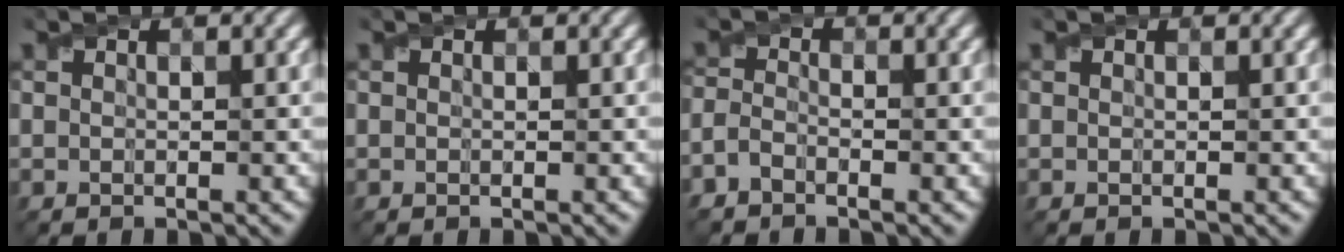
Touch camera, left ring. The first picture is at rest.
{"total": 0.0}
{"total": 1.6, "force": [-1.3, 0.6, 0.7], "torque": [-0.020, -0.002, -0.035]}
{"total": 0.0}